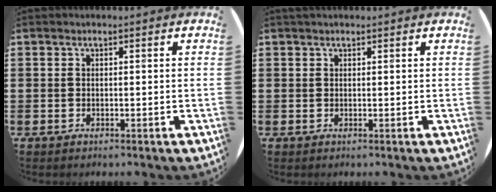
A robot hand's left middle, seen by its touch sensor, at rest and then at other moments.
{"total": 0.5, "force": [0.4, 0.3, 0.0], "torque": [-0.002, 0.003, 0.009]}